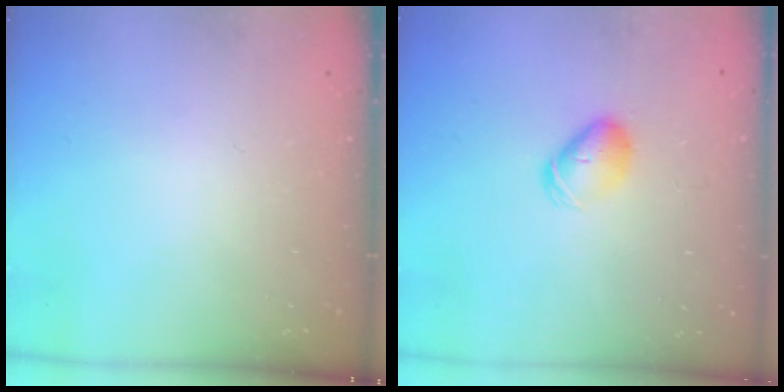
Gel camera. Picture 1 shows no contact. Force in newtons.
{"total": 7.5, "press": 7.4, "slide": 0.7}